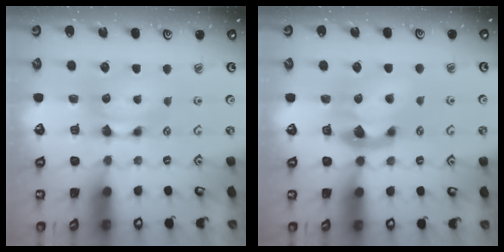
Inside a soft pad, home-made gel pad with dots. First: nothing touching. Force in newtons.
{"total": 3.9, "press": 3.5, "slide": 1.7}